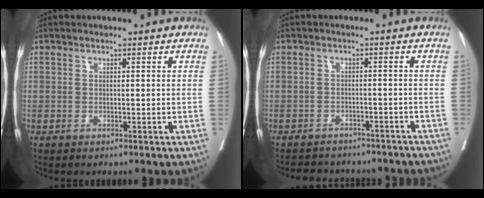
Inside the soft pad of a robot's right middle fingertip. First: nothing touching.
{"total": 12.2, "force": [-11.0, 4.2, 3.3], "torque": [-0.054, 0.008, -0.121]}